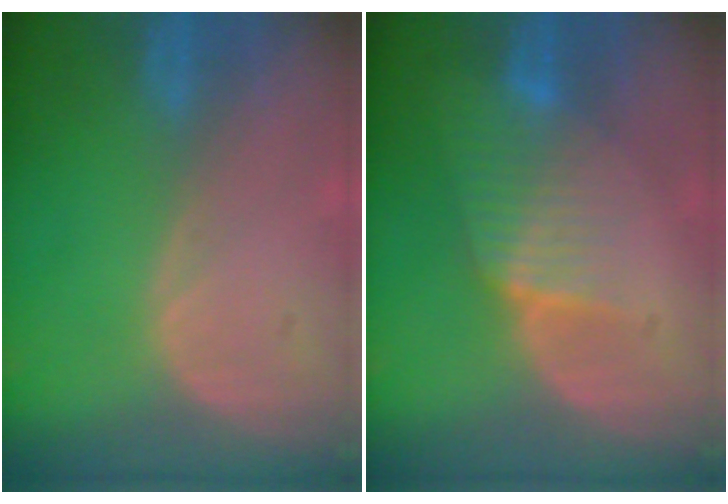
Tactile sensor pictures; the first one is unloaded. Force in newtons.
{"total": 6.5, "press": 5.8, "slide": 3.0}